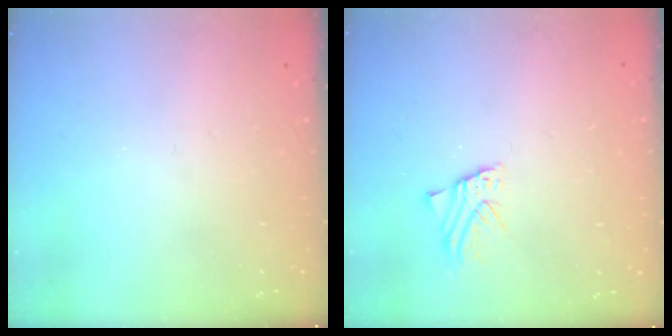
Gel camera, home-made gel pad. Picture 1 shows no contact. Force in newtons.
{"total": 1.8, "press": 1.8, "slide": 0.1}